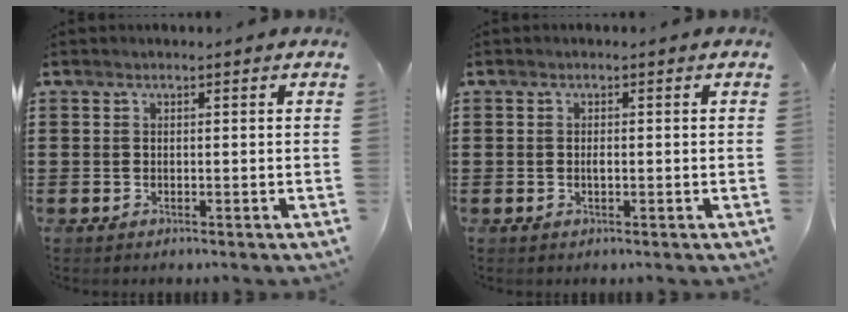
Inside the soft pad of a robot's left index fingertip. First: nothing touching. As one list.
[{"total": 0.9, "force": [-0.1, 0.3, 0.8], "torque": [-0.017, -0.003, 0.000]}]